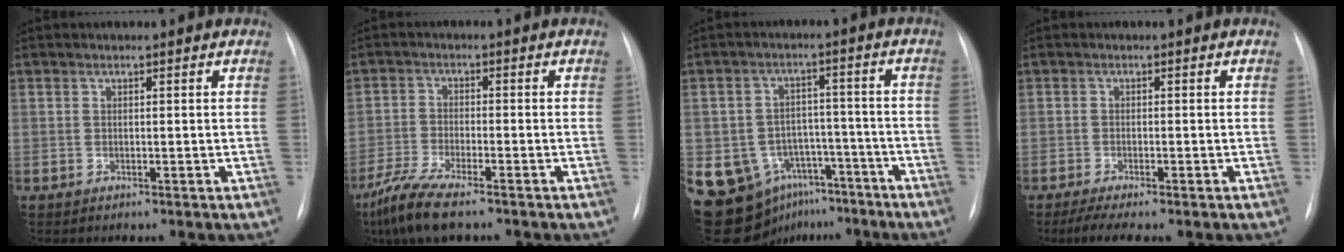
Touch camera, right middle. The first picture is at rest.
{"total": 7.6, "force": [-5.7, 1.1, 4.9], "torque": [-0.106, -0.022, -0.103]}
{"total": 15.3, "force": [-8.7, 11.5, 5.0], "torque": [-0.089, 0.043, -0.115]}
{"total": 4.9, "force": [-3.6, 0.8, 3.2], "torque": [-0.055, -0.014, -0.054]}